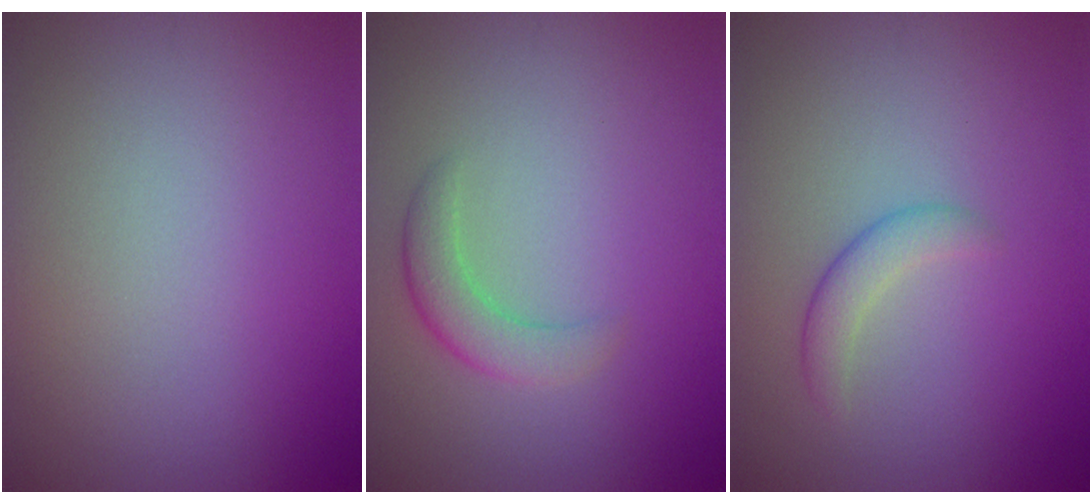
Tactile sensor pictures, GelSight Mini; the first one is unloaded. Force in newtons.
{"total": 2.5, "press": 2.5, "slide": 0.0}
{"total": 1.9, "press": 1.9, "slide": 0.0}